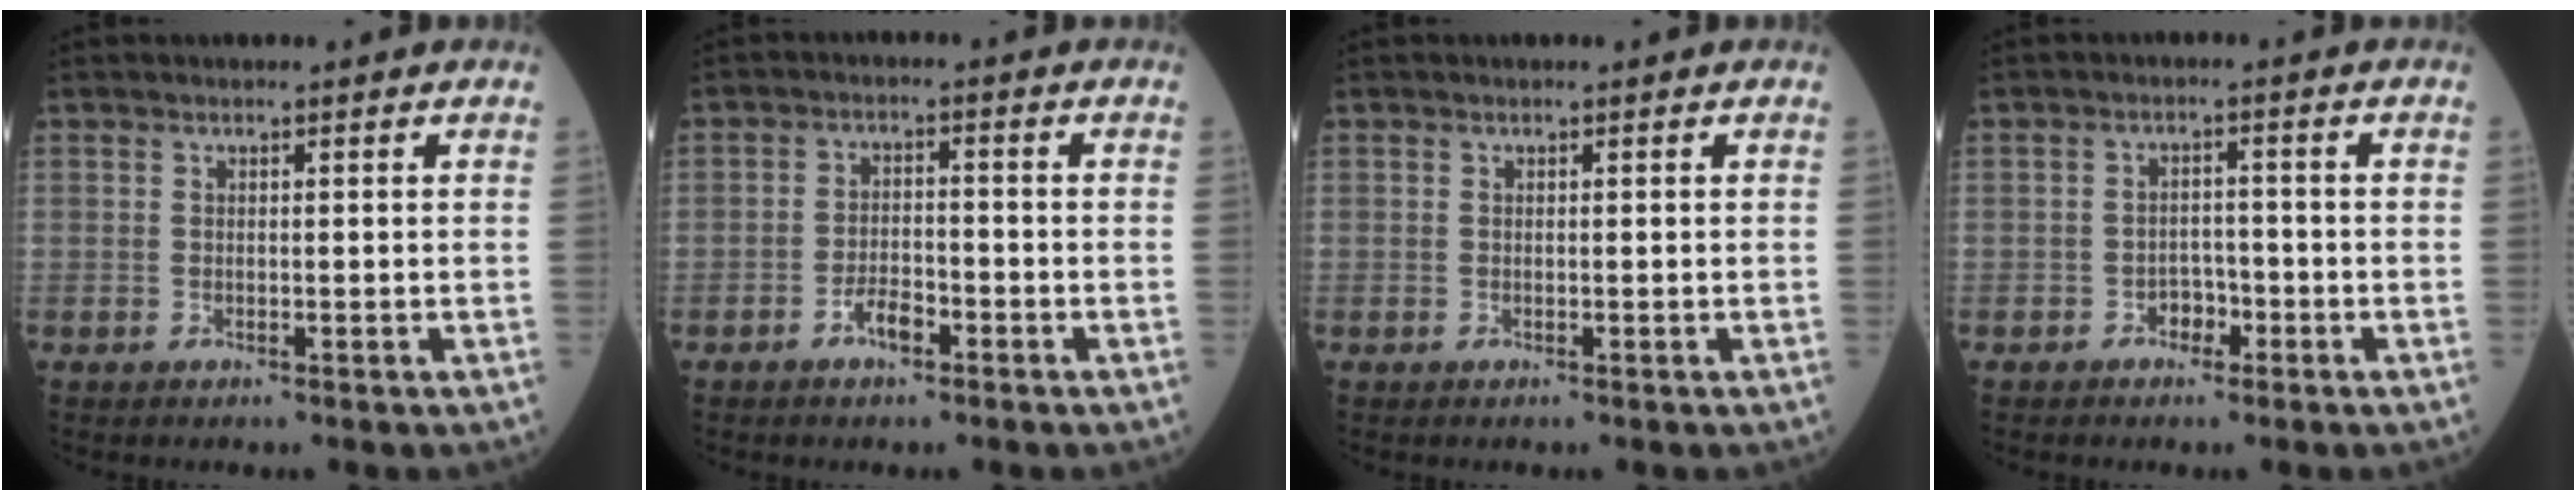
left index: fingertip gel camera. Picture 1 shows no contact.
{"total": 3.5, "force": [-2.2, 1.3, 2.3], "torque": [-0.044, 0.005, -0.042]}
{"total": 0.0}
{"total": 2.6, "force": [-1.6, 1.6, 1.2], "torque": [-0.015, 0.007, -0.028]}